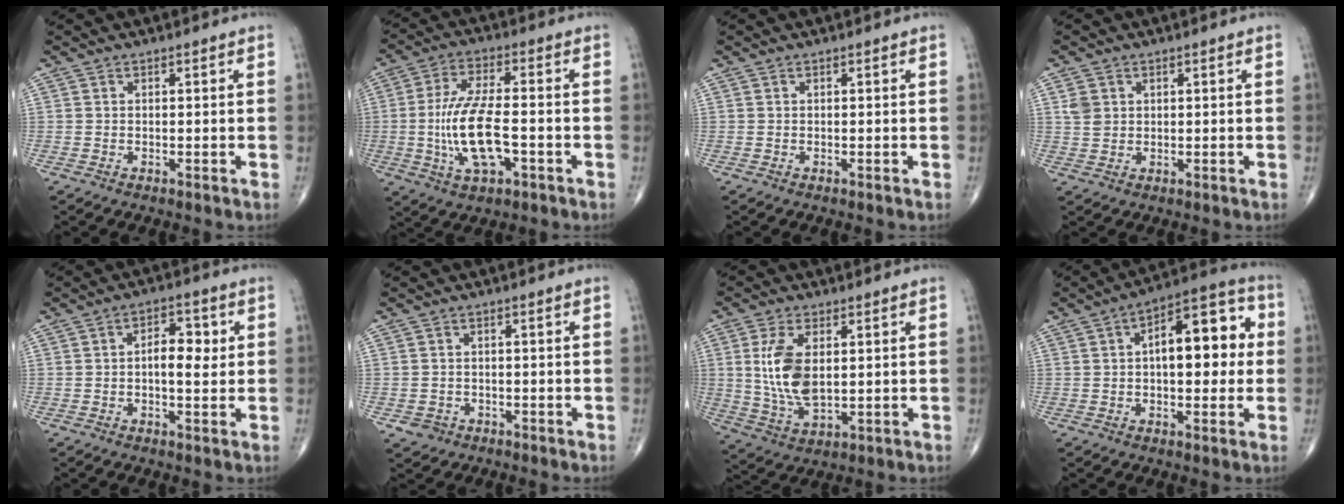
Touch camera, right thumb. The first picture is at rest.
{"total": 12.7, "force": [-2.4, 5.1, 11.4], "torque": [-0.231, 0.013, -0.043]}
{"total": 0.0}
{"total": 3.1, "force": [1.0, 2.5, 1.5], "torque": [-0.020, -0.002, 0.024]}
{"total": 6.1, "force": [0.4, 3.1, 5.2], "torque": [-0.066, 0.006, 0.000]}
{"total": 2.4, "force": [-1.1, 2.1, 0.3], "torque": [0.001, 0.007, -0.014]}
{"total": 10.7, "force": [1.6, 5.5, 9.1], "torque": [-0.181, -0.013, 0.041]}
{"total": 14.9, "force": [1.7, 7.1, 13.0], "torque": [-0.158, 0.030, 0.017]}